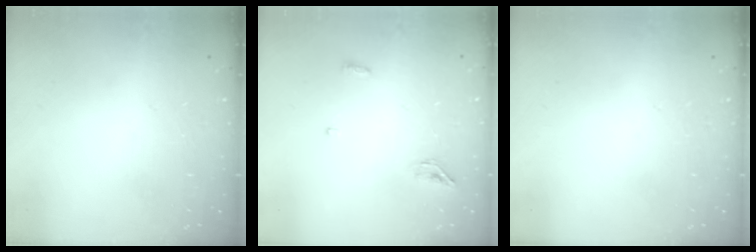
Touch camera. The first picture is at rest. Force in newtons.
{"total": 3.7, "press": 3.6, "slide": 0.9}
{"total": 0.0}